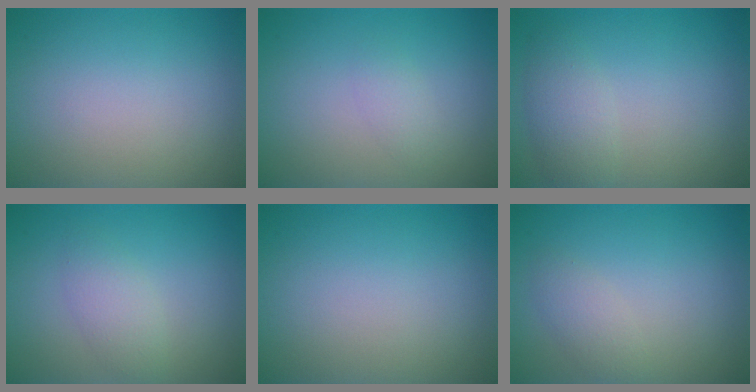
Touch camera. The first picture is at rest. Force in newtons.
{"total": 1.1, "press": 1.1, "slide": 0.0}
{"total": 2.4, "press": 2.4, "slide": 0.1}
{"total": 2.1, "press": 2.1, "slide": 0.1}
{"total": 0.0}
{"total": 1.7, "press": 1.7, "slide": 0.1}